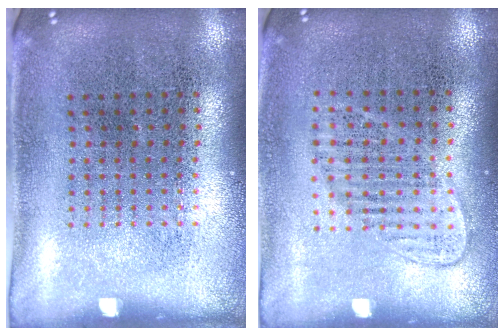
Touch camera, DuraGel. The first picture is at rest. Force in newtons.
{"total": 1.2, "press": 1.0, "slide": 0.6}